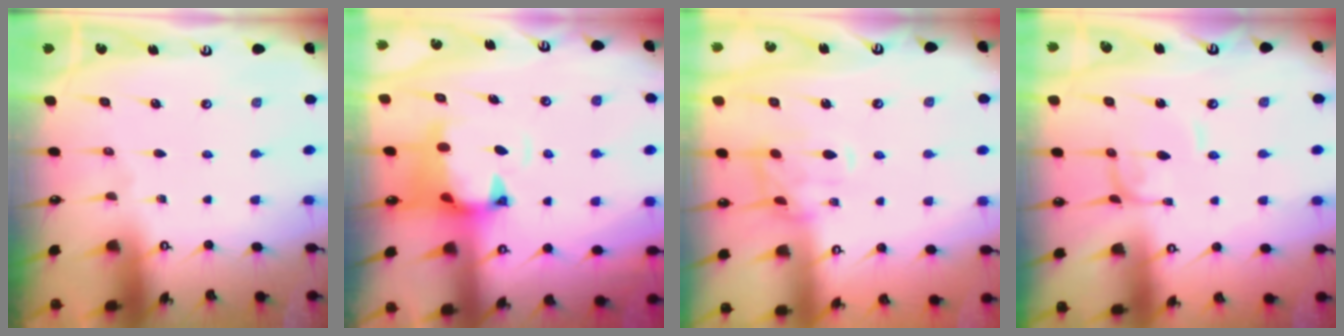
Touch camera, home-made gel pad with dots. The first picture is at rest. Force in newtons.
{"total": 1.5, "press": 1.1, "slide": 1.1}
{"total": 1.3, "press": 1.2, "slide": 0.4}
{"total": 1.7, "press": 1.7, "slide": 0.1}